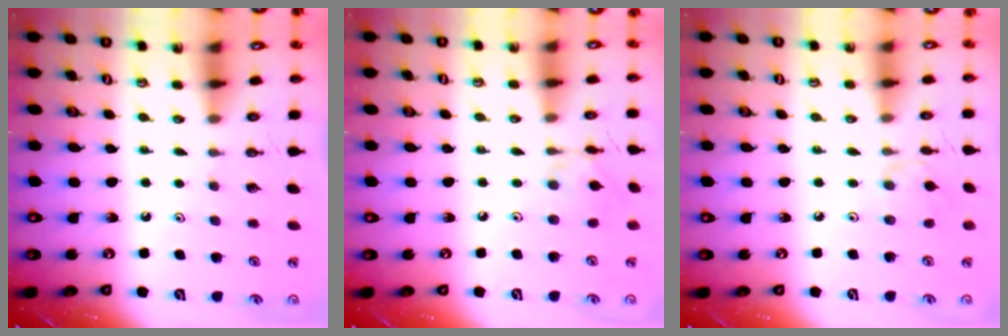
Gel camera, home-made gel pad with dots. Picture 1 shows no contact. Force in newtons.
{"total": 3.9, "press": 3.8, "slide": 0.5}
{"total": 2.8, "press": 2.7, "slide": 0.6}